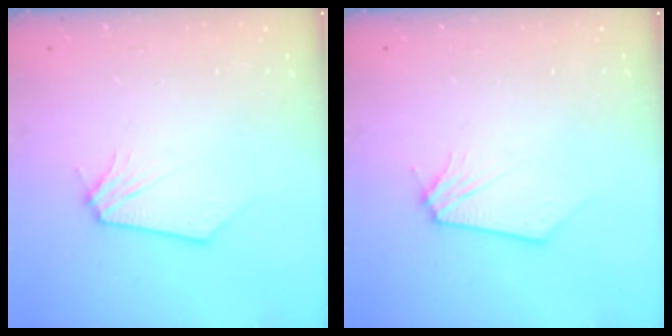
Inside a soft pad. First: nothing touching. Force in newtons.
{"total": 0.0}